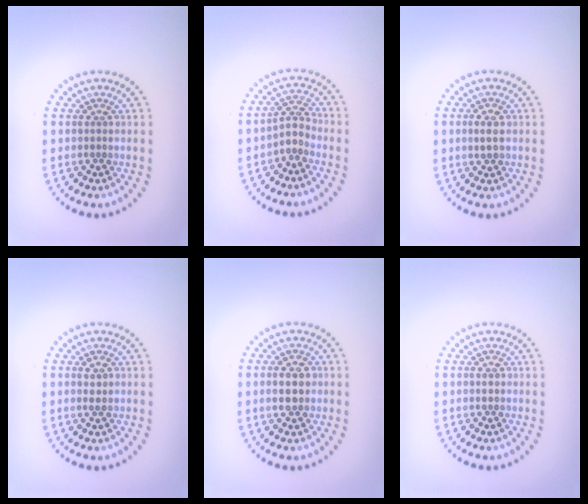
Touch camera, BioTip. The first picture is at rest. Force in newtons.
{"total": 2.0, "press": 1.6, "slide": 1.2}
{"total": 1.8, "press": 1.8, "slide": 0.2}
{"total": 1.2, "press": 1.1, "slide": 0.5}
{"total": 2.3, "press": 2.3, "slide": 0.2}
{"total": 0.9, "press": 0.9, "slide": 0.2}